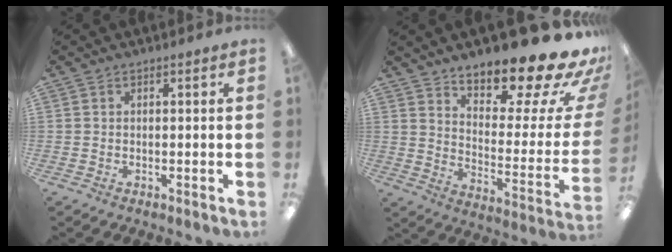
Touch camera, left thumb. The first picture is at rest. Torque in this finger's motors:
{"motor_torque": [0.76, 0.73, 1.43, -1.34, 0.20]}